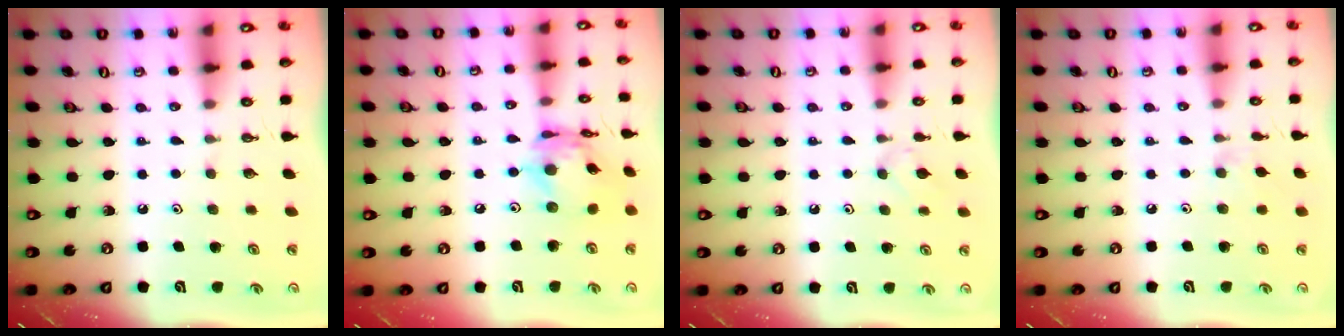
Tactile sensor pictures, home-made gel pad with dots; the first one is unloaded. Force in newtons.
{"total": 13.5, "press": 13.4, "slide": 1.4}
{"total": 2.2, "press": 2.1, "slide": 0.6}
{"total": 3.4, "press": 3.3, "slide": 0.6}